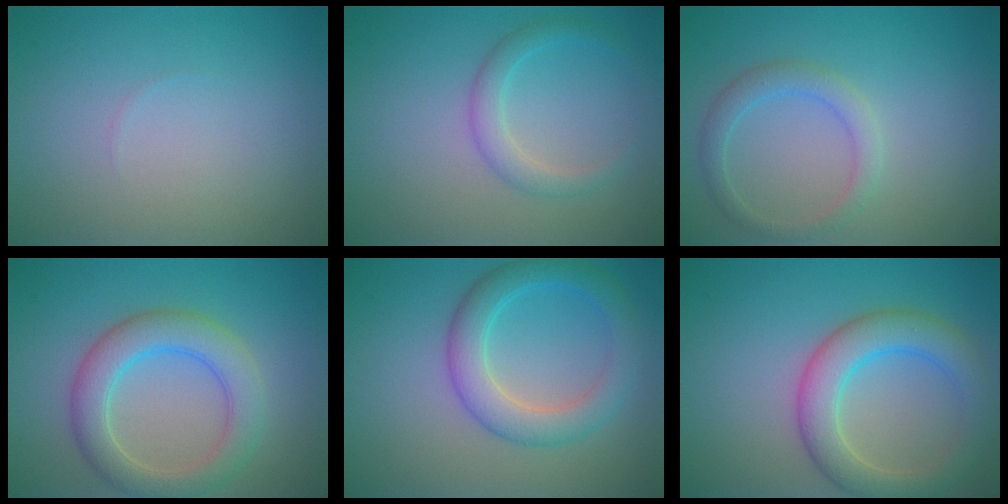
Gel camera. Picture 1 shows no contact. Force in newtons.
{"total": 2.2, "press": 2.2, "slide": 0.1}
{"total": 2.2, "press": 2.2, "slide": 0.1}
{"total": 5.2, "press": 5.2, "slide": 0.3}
{"total": 4.6, "press": 4.6, "slide": 0.2}
{"total": 5.4, "press": 5.3, "slide": 0.3}